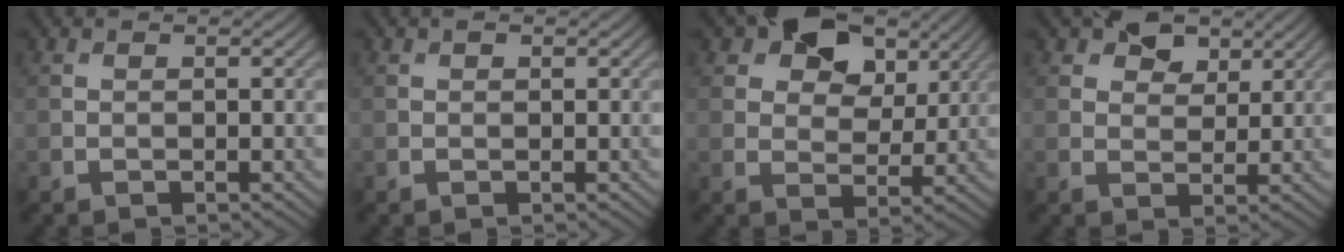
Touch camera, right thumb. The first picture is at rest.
{"total": 0.5, "force": [0.3, 0.3, 0.3], "torque": [-0.002, -0.002, 0.003]}
{"total": 10.2, "force": [5.6, 6.4, 5.6], "torque": [-0.094, 0.006, 0.081]}
{"total": 5.2, "force": [3.2, 3.2, 2.6], "torque": [-0.040, 0.001, 0.051]}